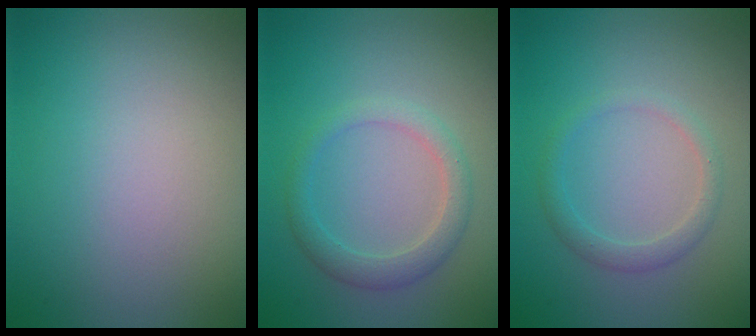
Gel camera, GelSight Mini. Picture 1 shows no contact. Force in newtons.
{"total": 2.5, "press": 2.5, "slide": 0.1}
{"total": 1.6, "press": 1.6, "slide": 0.1}